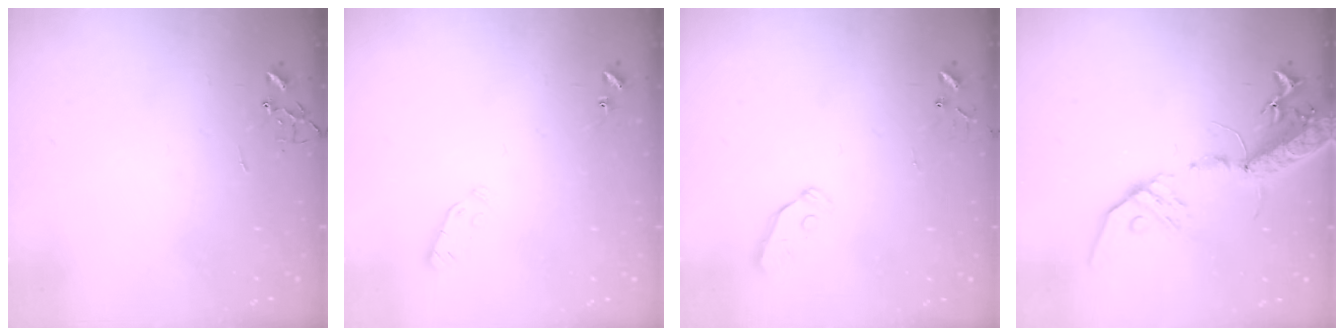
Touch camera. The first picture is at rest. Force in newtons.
{"total": 3.1, "press": 3.0, "slide": 0.9}
{"total": 3.0, "press": 3.0, "slide": 0.3}
{"total": 18.2, "press": 17.7, "slide": 4.0}